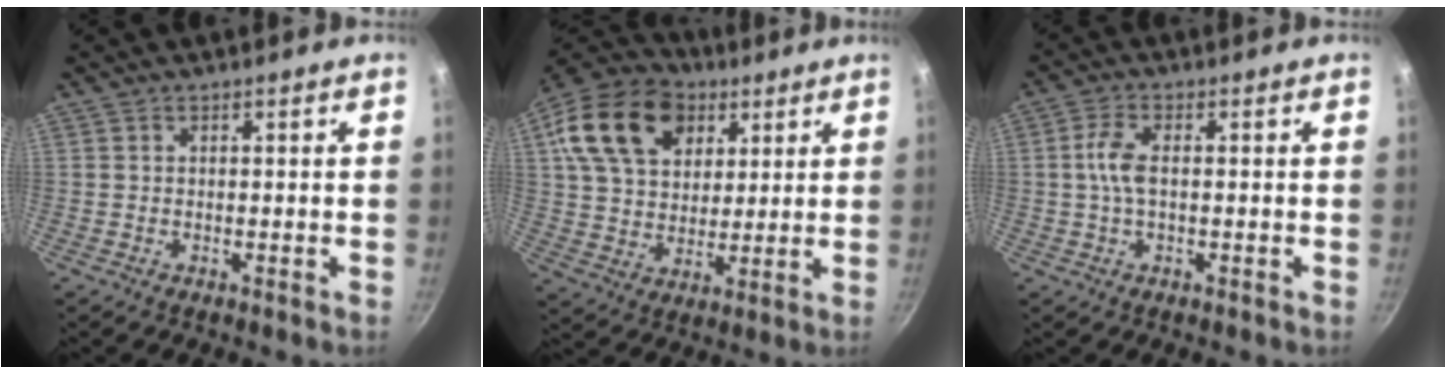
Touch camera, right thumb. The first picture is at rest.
{"total": 19.9, "force": [7.9, 14.2, 11.4], "torque": [-0.182, 0.004, 0.137]}
{"total": 4.9, "force": [0.1, 2.4, 4.3], "torque": [-0.096, 0.010, -0.002]}